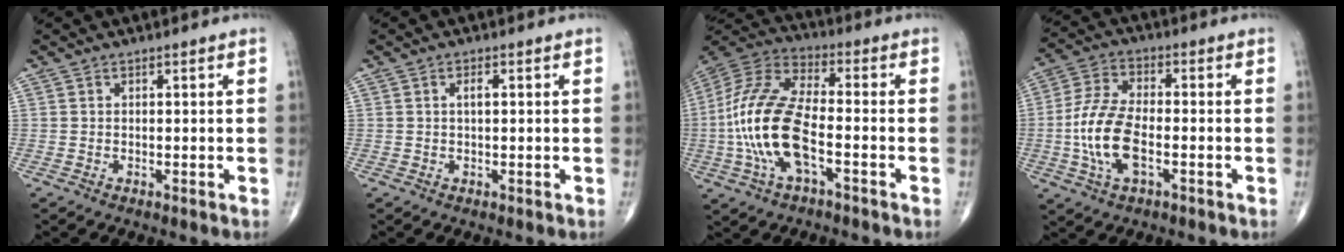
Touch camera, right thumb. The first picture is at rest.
{"total": 1.5, "force": [0.3, 0.5, 1.4], "torque": [-0.023, 0.002, 0.003]}
{"total": 17.9, "force": [-3.9, 7.5, 15.7], "torque": [-0.341, 0.030, -0.076]}
{"total": 11.9, "force": [-2.6, 5.6, 10.1], "torque": [-0.213, 0.016, -0.054]}